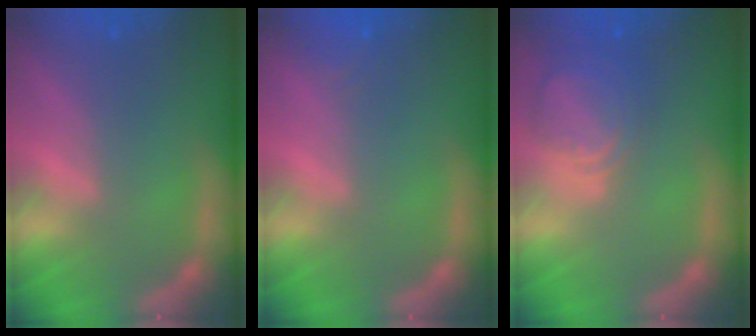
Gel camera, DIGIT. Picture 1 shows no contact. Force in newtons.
{"total": 1.4}
{"total": 5.6}